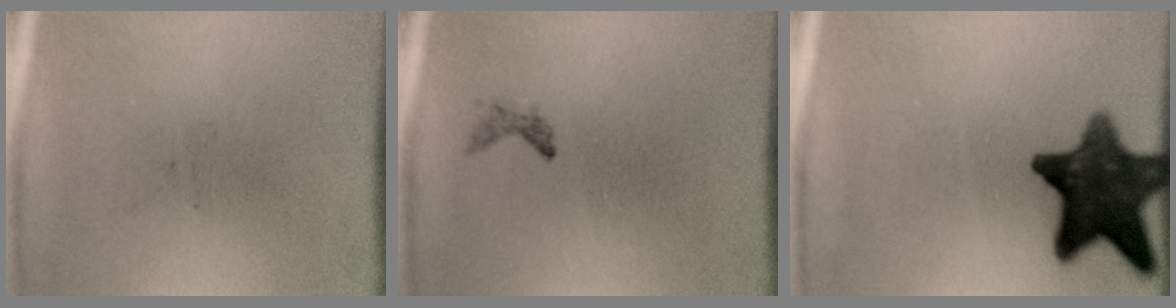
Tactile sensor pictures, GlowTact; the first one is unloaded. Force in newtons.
{"total": 0.7}
{"total": 12.2}